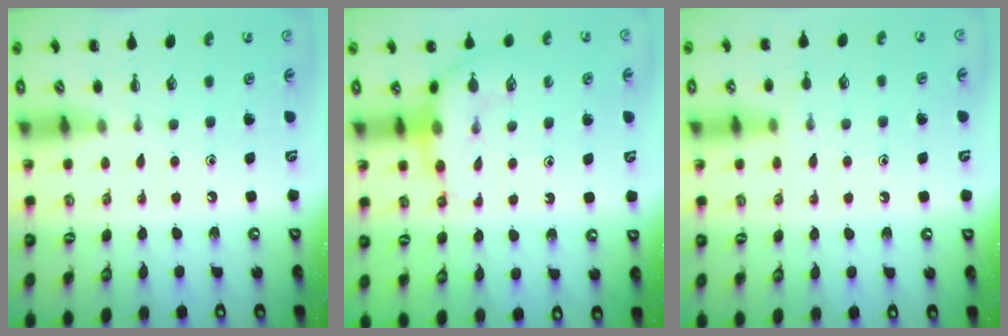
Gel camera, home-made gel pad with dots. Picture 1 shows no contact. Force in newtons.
{"total": 7.3, "press": 7.2, "slide": 1.5}
{"total": 4.9, "press": 4.8, "slide": 1.2}